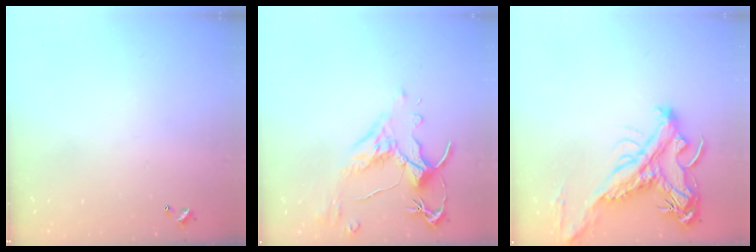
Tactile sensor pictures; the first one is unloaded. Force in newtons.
{"total": 2.5, "press": 2.1, "slide": 1.3}
{"total": 6.0, "press": 5.8, "slide": 1.7}